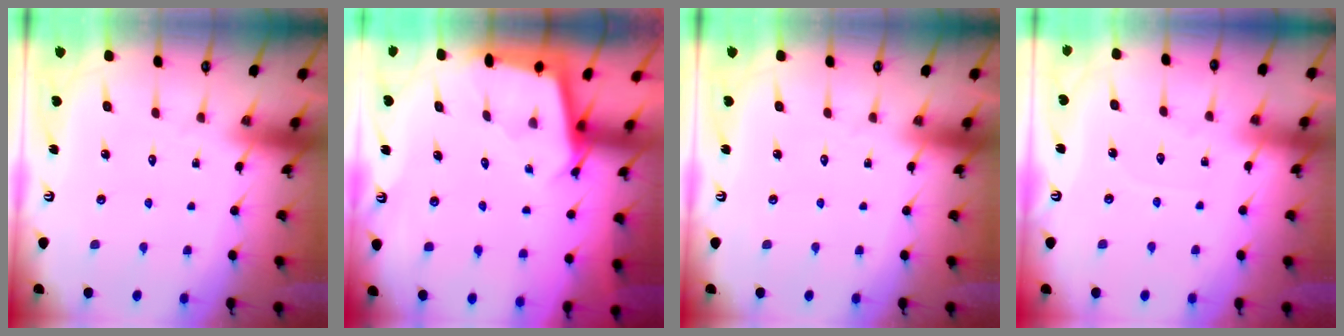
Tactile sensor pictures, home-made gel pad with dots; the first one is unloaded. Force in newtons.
{"total": 2.2, "press": 2.2, "slide": 0.2}
{"total": 0.0}
{"total": 2.9, "press": 2.8, "slide": 0.4}